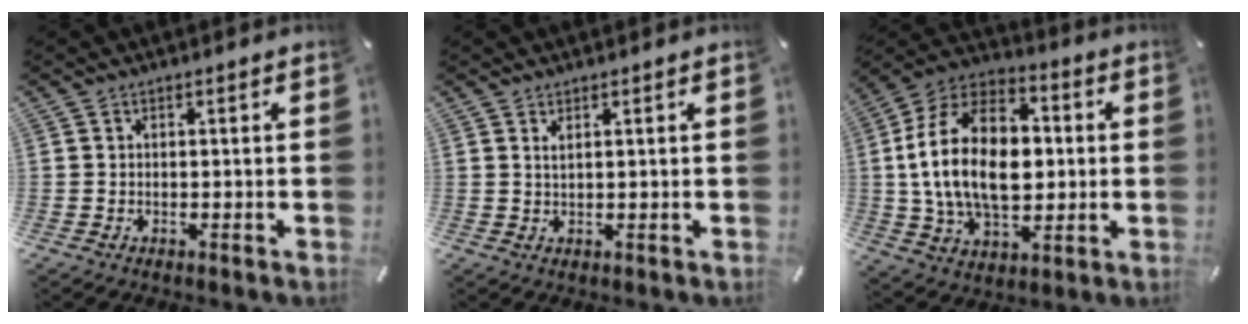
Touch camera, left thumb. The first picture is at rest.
{"total": 1.4, "force": [0.9, 0.3, 1.1], "torque": [-0.022, 0.000, 0.015]}
{"total": 22.4, "force": [-0.3, 14.9, 16.7], "torque": [-0.344, 0.015, -0.008]}